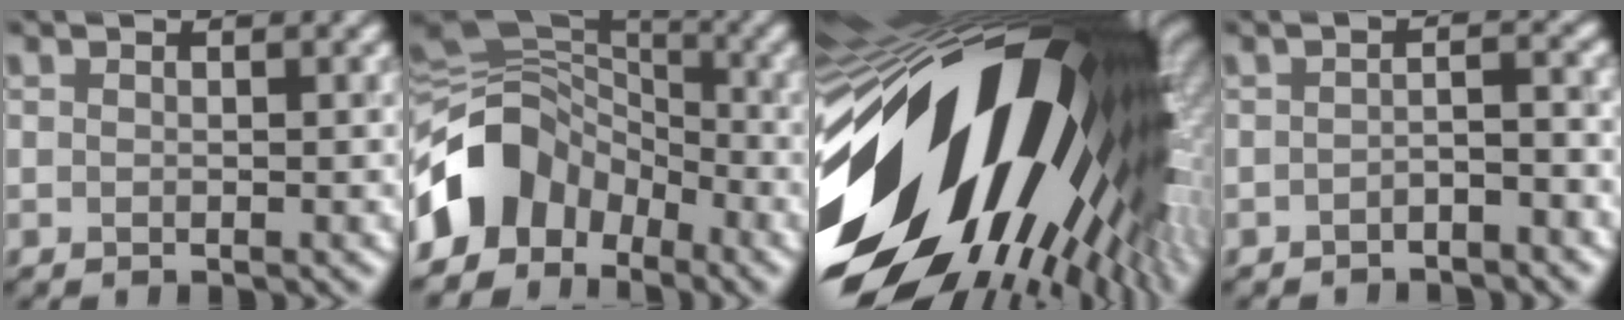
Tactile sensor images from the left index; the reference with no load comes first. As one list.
[{"total": 9.8, "force": [-4.6, 6.9, 5.2], "torque": [-0.089, 0.007, -0.104]}, {"total": 21.3, "force": [-1.9, 11.0, 18.1], "torque": [-0.314, -0.060, -0.040]}, {"total": 1.8, "force": [-1.3, 0.4, 1.2], "torque": [-0.019, 0.005, -0.026]}]